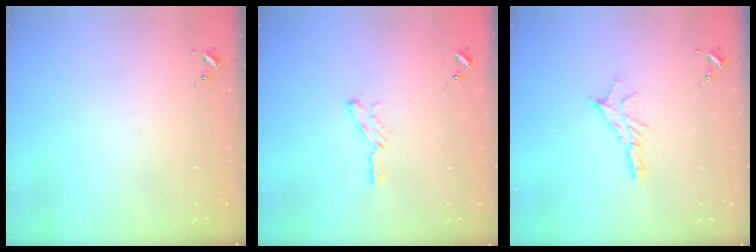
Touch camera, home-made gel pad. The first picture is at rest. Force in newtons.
{"total": 5.8, "press": 5.7, "slide": 0.6}
{"total": 8.5, "press": 8.4, "slide": 0.6}